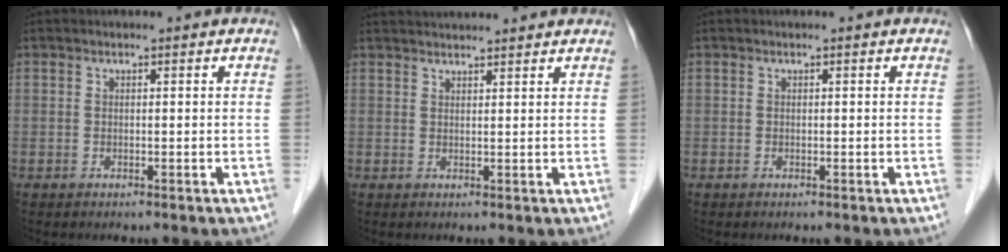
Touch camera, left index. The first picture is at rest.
{"total": 7.3, "force": [7.1, 0.0, 2.0], "torque": [-0.031, 0.037, 0.094]}
{"total": 0.0}